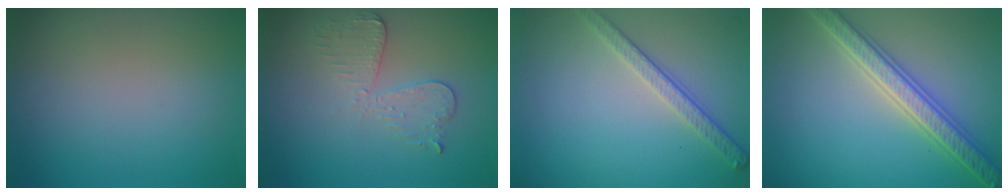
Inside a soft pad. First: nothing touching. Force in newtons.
{"total": 3.0, "press": 2.7, "slide": 1.2}
{"total": 2.8, "press": 2.5, "slide": 1.2}
{"total": 5.5, "press": 5.4, "slide": 1.1}